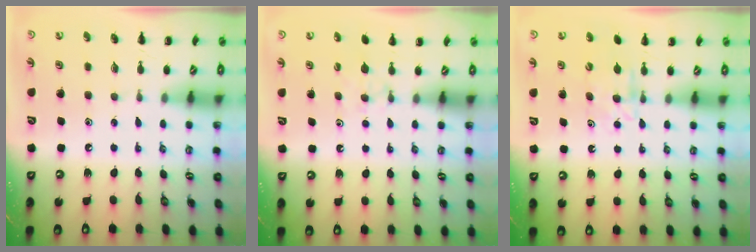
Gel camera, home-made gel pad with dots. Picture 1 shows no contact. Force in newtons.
{"total": 3.6, "press": 3.4, "slide": 1.2}
{"total": 4.9, "press": 4.7, "slide": 1.2}